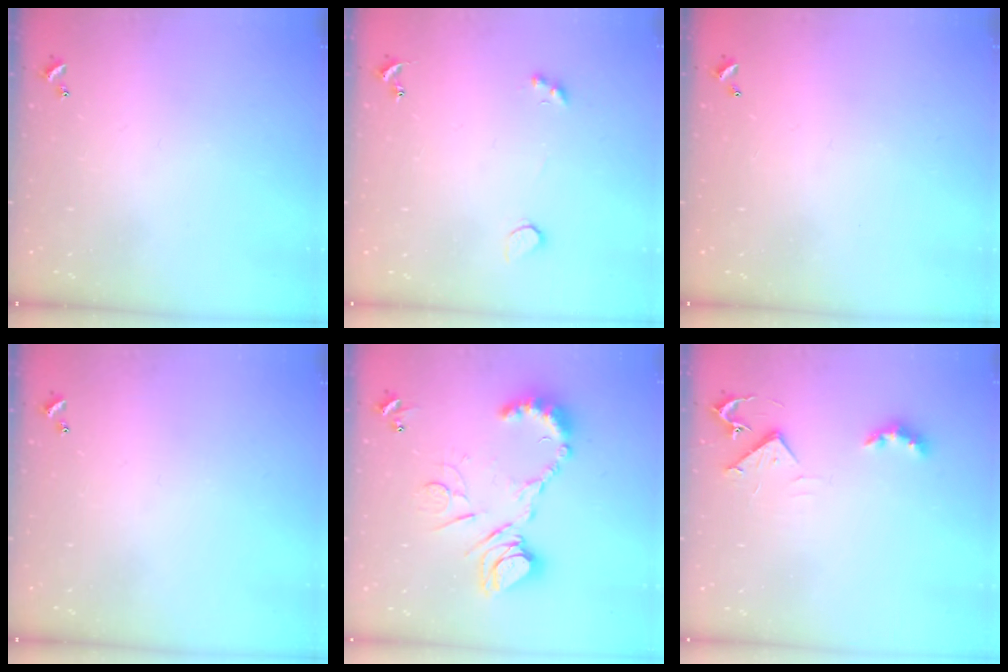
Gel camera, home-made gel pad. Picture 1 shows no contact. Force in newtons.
{"total": 2.1, "press": 1.9, "slide": 1.0}
{"total": 2.7, "press": 2.7, "slide": 0.1}
{"total": 0.0}
{"total": 16.1, "press": 16.0, "slide": 1.8}
{"total": 4.1, "press": 4.0, "slide": 0.5}